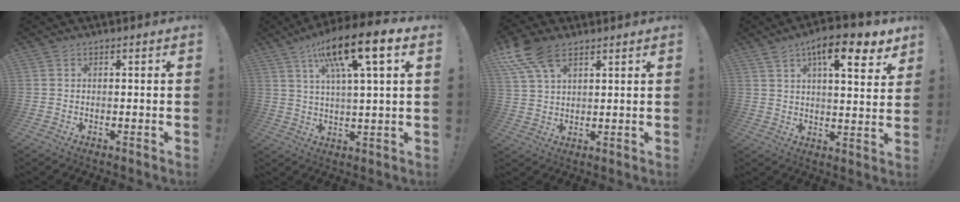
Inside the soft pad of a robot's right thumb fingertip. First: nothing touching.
{"total": 15.0, "force": [7.3, 3.2, 12.7], "torque": [-0.216, -0.026, 0.110]}
{"total": 10.9, "force": [6.6, 5.4, 6.8], "torque": [-0.135, -0.022, 0.126]}
{"total": 13.6, "force": [7.9, 4.4, 10.2], "torque": [-0.151, -0.035, 0.125]}